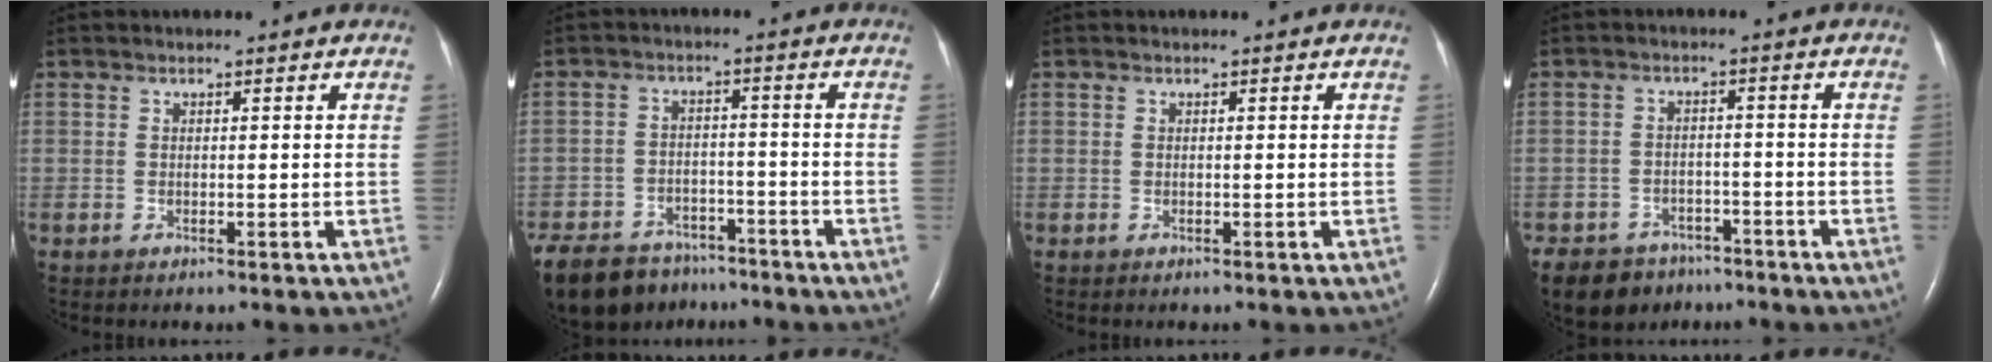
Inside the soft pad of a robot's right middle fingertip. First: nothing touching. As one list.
[{"total": 16.0, "force": [-12.6, 8.1, 5.8], "torque": [-0.148, -0.011, -0.185]}, {"total": 0.0}, {"total": 9.2, "force": [-7.0, 5.6, 2.0], "torque": [-0.040, 0.000, -0.104]}]